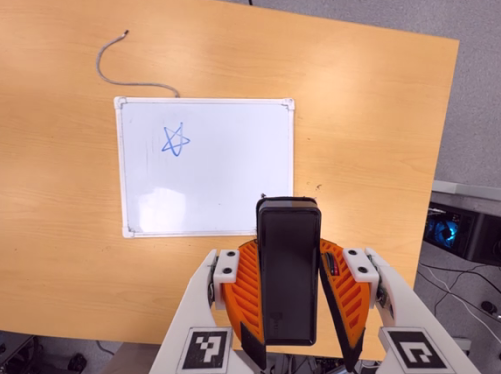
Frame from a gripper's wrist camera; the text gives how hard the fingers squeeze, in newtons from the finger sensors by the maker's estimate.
{"total": 6.1, "left": 4.7, "right": 7.4}